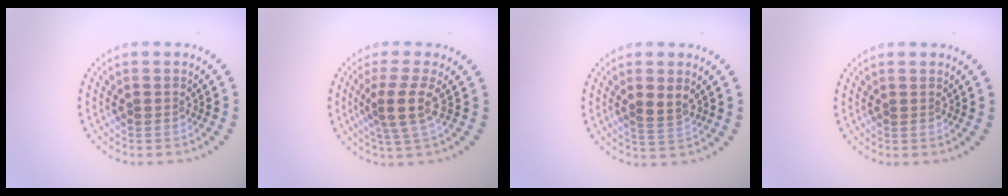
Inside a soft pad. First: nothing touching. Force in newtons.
{"total": 2.9, "press": 2.2, "slide": 1.9}
{"total": 2.1, "press": 2.0, "slide": 0.5}
{"total": 0.0}